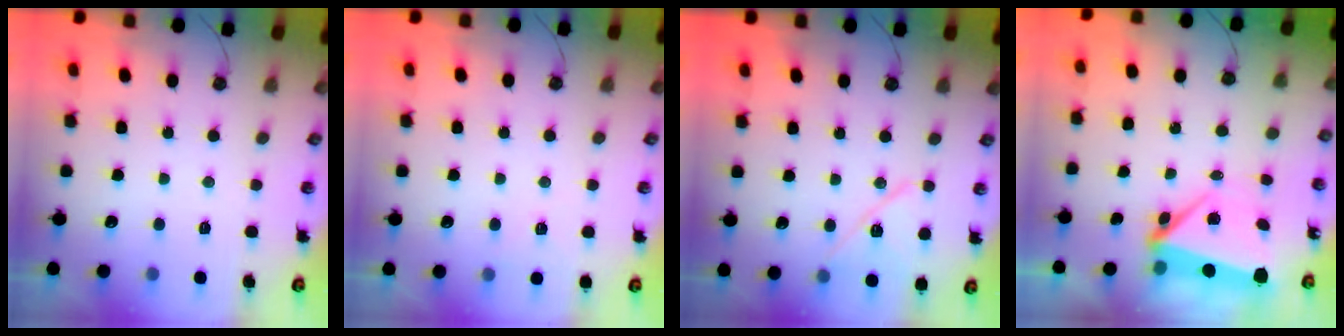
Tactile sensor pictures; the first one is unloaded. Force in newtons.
{"total": 3.4, "press": 2.1, "slide": 2.6}
{"total": 11.8, "press": 11.8, "slide": 0.6}
{"total": 5.9, "press": 5.9, "slide": 0.8}